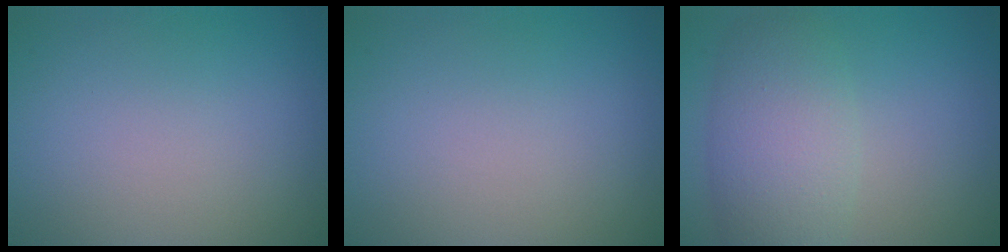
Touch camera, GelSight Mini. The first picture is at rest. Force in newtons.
{"total": 0.0}
{"total": 5.7, "press": 5.6, "slide": 0.6}